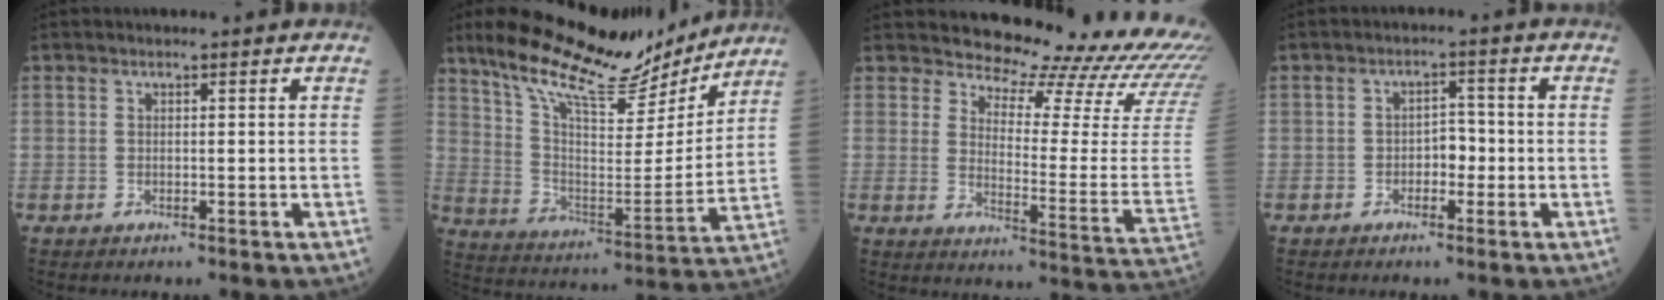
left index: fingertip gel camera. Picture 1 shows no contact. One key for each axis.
{"total": 19.6, "fx": 16.6, "fy": 4.4, "fz": 9.5, "tx": -0.170, "ty": -0.007, "tz": 0.272}
{"total": 19.1, "fx": 18.6, "fy": 1.4, "fz": 4.0, "tx": -0.056, "ty": -0.141, "tz": 0.200}
{"total": 2.8, "fx": -1.1, "fy": 1.6, "fz": 2.0, "tx": -0.023, "ty": 0.006, "tz": -0.023}